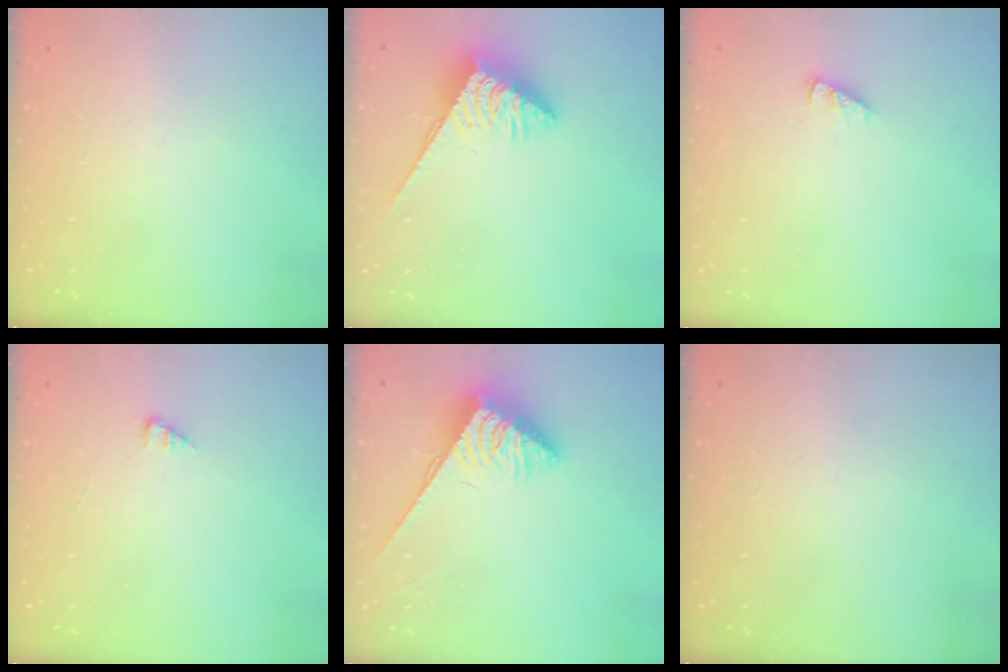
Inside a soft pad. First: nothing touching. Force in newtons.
{"total": 4.3, "press": 4.3, "slide": 0.5}
{"total": 2.0, "press": 2.0, "slide": 0.3}
{"total": 1.6, "press": 1.6, "slide": 0.2}
{"total": 3.9, "press": 3.9, "slide": 0.5}
{"total": 0.0}